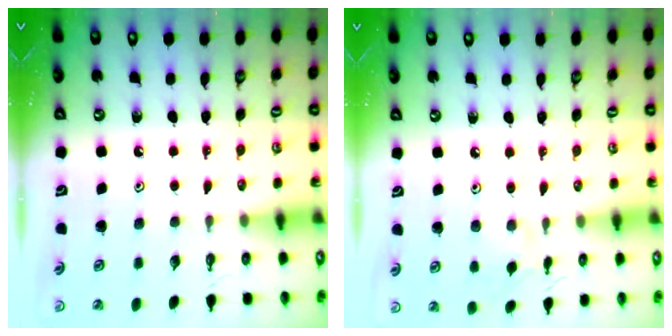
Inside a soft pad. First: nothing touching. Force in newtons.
{"total": 3.1, "press": 3.1, "slide": 0.6}